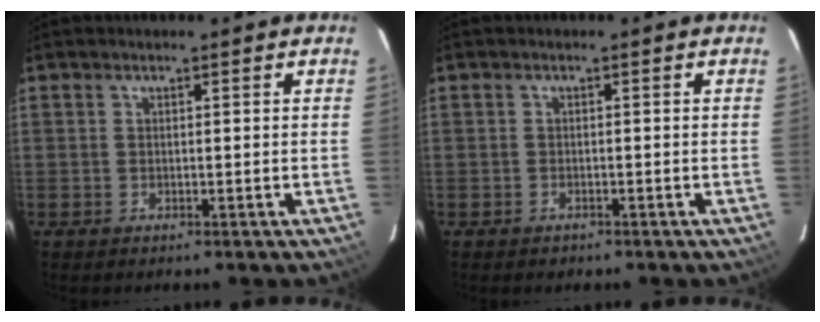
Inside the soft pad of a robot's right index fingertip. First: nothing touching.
{"total": 1.2, "force": [-0.8, 0.8, 0.1], "torque": [-0.002, 0.003, -0.010]}